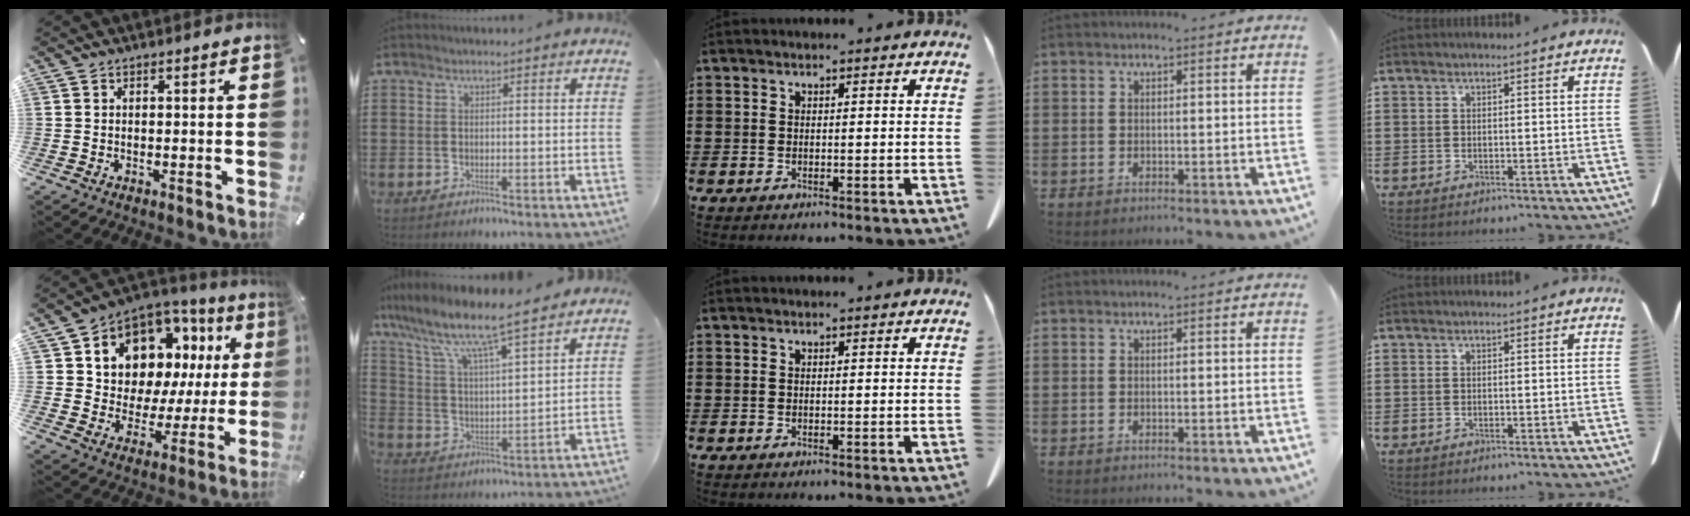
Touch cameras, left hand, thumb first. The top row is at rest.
{"thumb": {"total": 11.8, "force": [7.2, 8.3, 4.2], "torque": [-0.079, -0.074, 0.133]}, "index": {"total": 7.9, "force": [6.8, 0.9, 3.9], "torque": [-0.104, -0.039, 0.112]}}